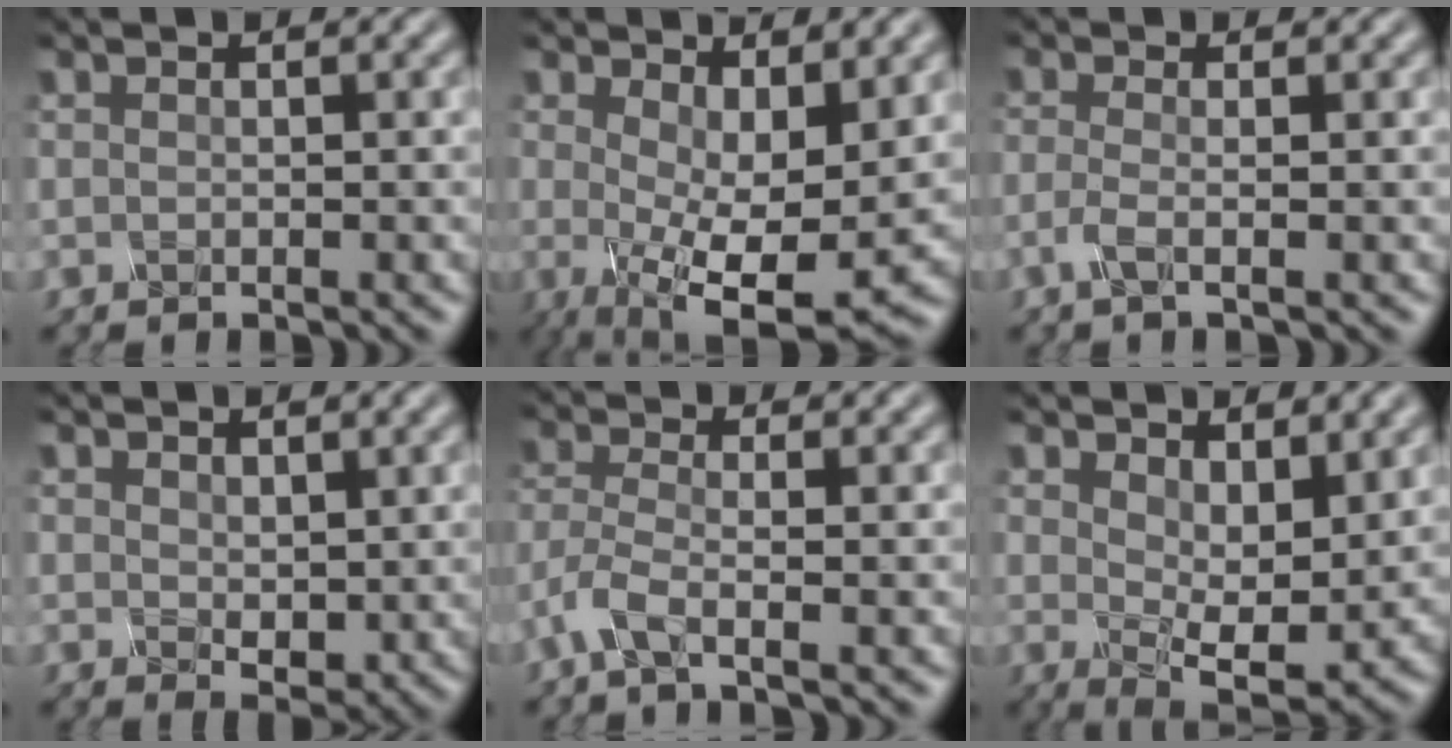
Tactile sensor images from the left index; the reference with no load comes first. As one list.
[{"total": 9.1, "force": [-0.5, 2.9, 8.6], "torque": [-0.150, -0.012, 0.014]}, {"total": 1.4, "force": [-0.9, 0.1, 1.1], "torque": [-0.035, -0.005, -0.010]}, {"total": 1.2, "force": [0.8, 0.4, 0.8], "torque": [-0.028, -0.004, 0.037]}, {"total": 2.8, "force": [-2.1, 0.4, 1.8], "torque": [-0.064, -0.006, -0.038]}, {"total": 6.1, "force": [1.5, 2.5, 5.3], "torque": [-0.102, -0.011, 0.046]}]